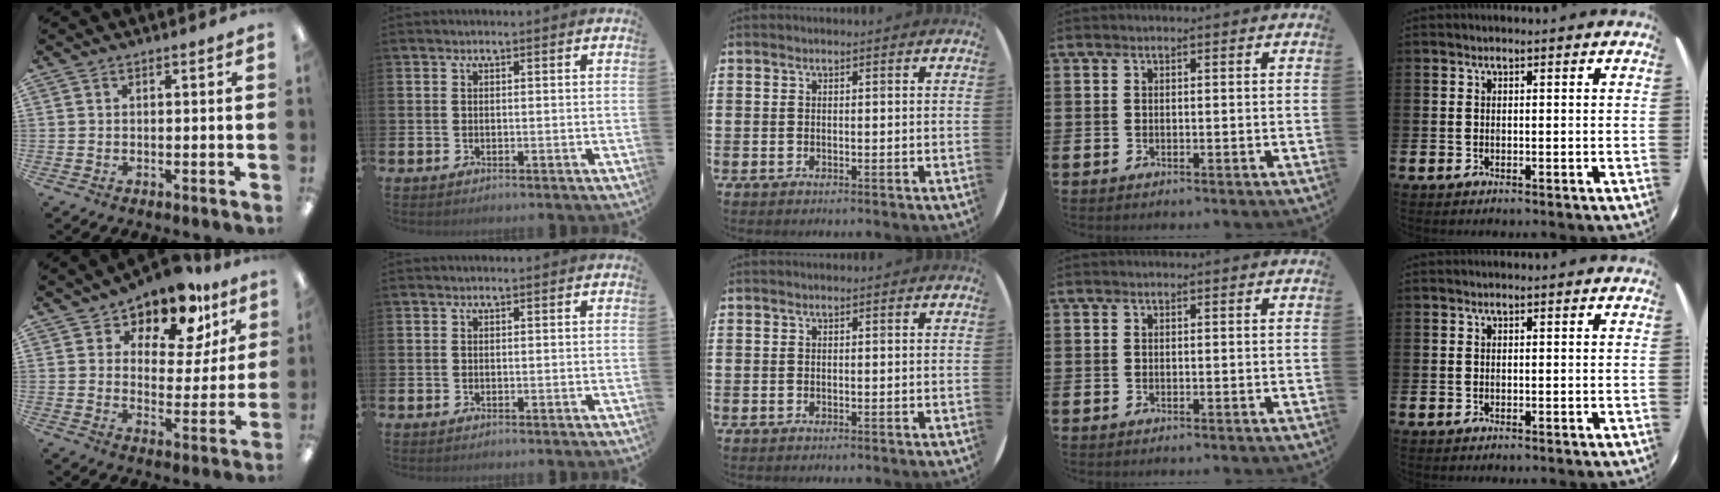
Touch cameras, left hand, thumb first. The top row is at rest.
{"thumb": {"total": 12.5, "force": [10.5, 4.9, 4.8], "torque": [-0.092, -0.073, 0.185]}}